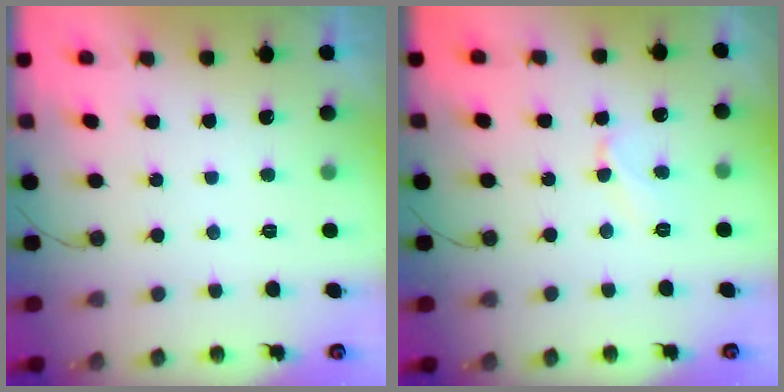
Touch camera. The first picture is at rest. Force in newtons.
{"total": 5.9, "press": 5.9, "slide": 0.5}